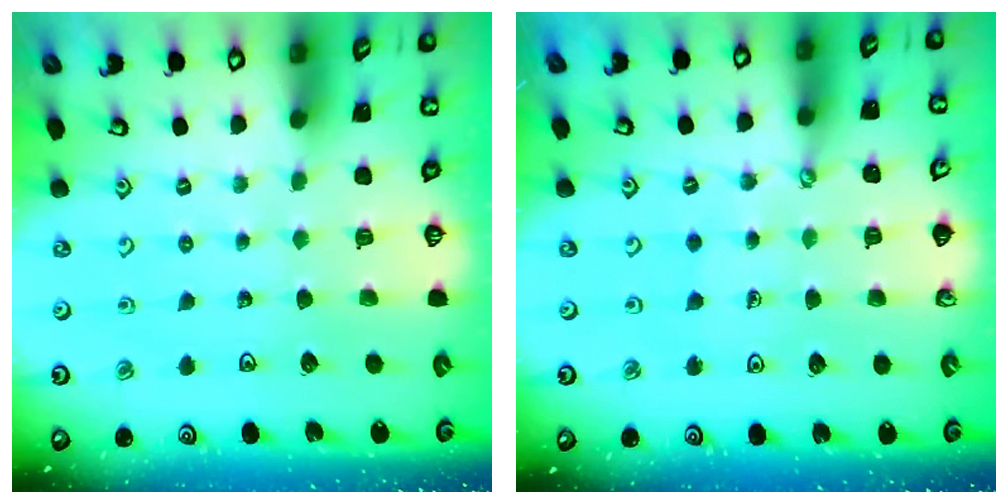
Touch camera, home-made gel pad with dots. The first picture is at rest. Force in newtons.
{"total": 0.6, "press": 0.6, "slide": 0.1}